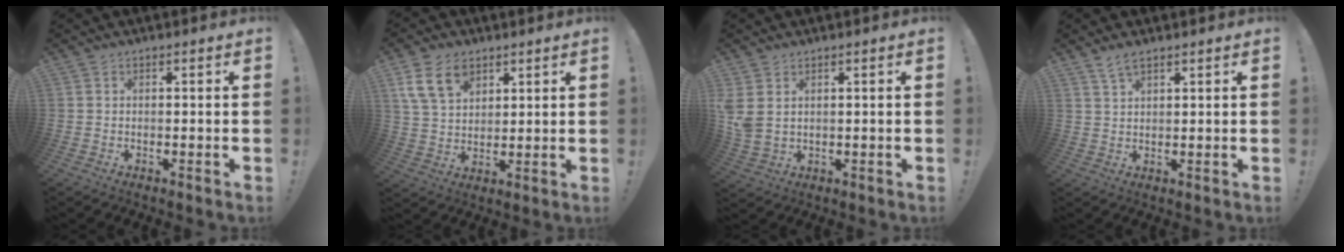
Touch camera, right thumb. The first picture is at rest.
{"total": 11.7, "force": [6.4, 7.8, 5.9], "torque": [-0.104, -0.016, 0.126]}
{"total": 4.9, "force": [2.1, 3.0, 3.3], "torque": [-0.069, -0.013, 0.040]}
{"total": 3.6, "force": [2.7, 1.2, 2.0], "torque": [-0.030, -0.016, 0.048]}